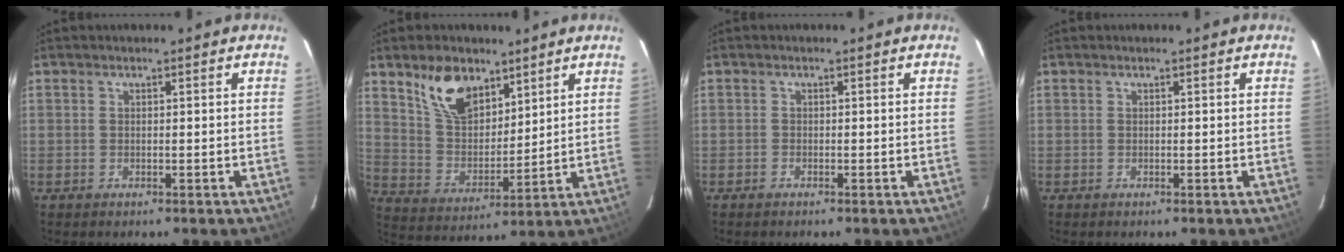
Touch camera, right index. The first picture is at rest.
{"total": 11.8, "force": [7.5, 6.5, 6.3], "torque": [-0.119, 0.015, 0.150]}
{"total": 0.5, "force": [-0.5, 0.2, 0.0], "torque": [-0.003, 0.000, -0.012]}
{"total": 0.0}